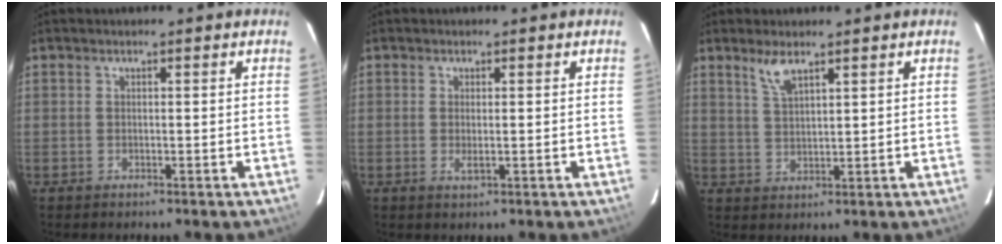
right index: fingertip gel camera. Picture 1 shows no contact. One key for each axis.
{"total": 1.8, "fx": -0.2, "fy": 0.3, "fz": 1.7, "tx": -0.034, "ty": -0.003, "tz": -0.002}
{"total": 4.0, "fx": 2.9, "fy": 1.1, "fz": 2.6, "tx": -0.053, "ty": -0.003, "tz": 0.061}